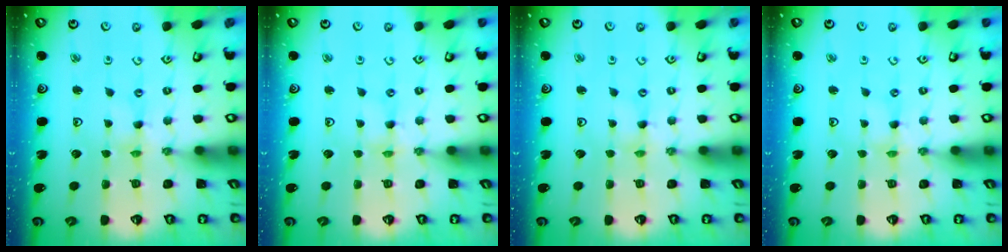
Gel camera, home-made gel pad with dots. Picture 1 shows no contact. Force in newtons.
{"total": 0.0}
{"total": 0.0}
{"total": 0.0}